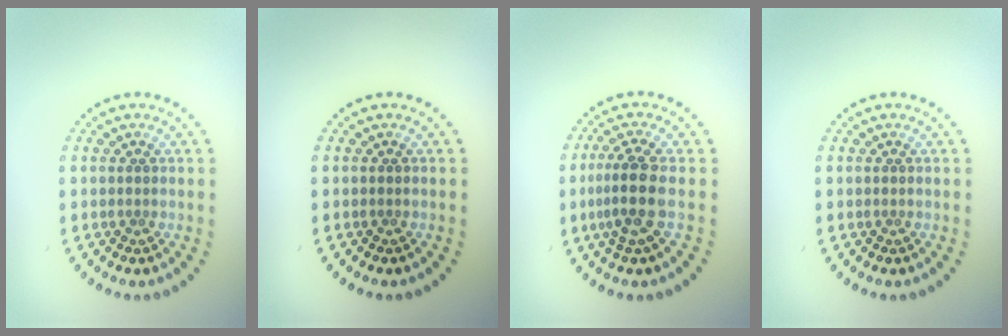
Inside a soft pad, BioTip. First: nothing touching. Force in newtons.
{"total": 0.0}
{"total": 3.4, "press": 2.8, "slide": 2.0}
{"total": 0.0}